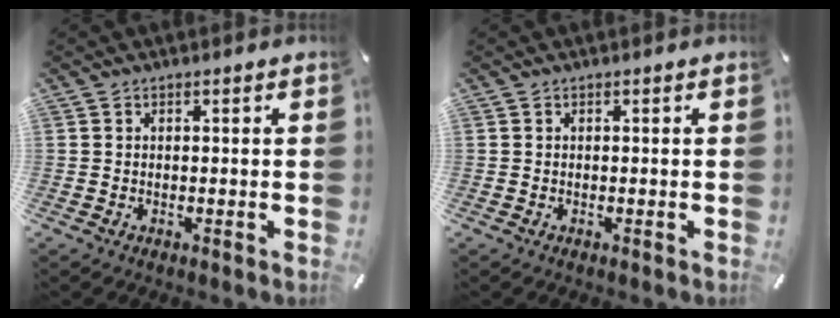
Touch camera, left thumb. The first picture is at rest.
{"total": 0.0}